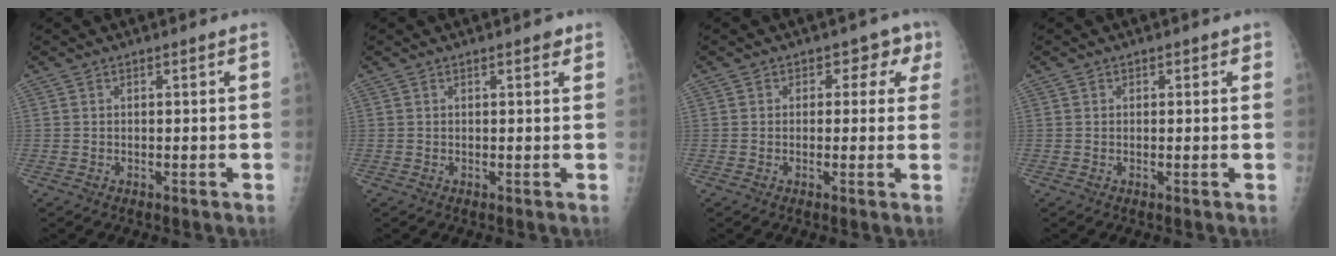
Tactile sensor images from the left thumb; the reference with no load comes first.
{"total": 1.4, "force": [0.9, 0.6, 1.0], "torque": [-0.006, -0.001, 0.008]}
{"total": 4.2, "force": [1.5, 3.5, 1.9], "torque": [0.021, 0.004, 0.004]}
{"total": 1.0, "force": [0.5, 0.9, 0.2], "torque": [0.015, 0.001, 0.000]}